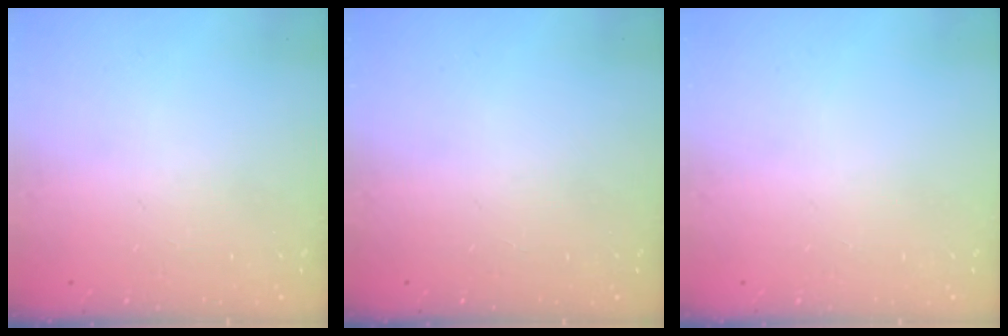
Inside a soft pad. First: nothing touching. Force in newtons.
{"total": 0.0}
{"total": 0.0}